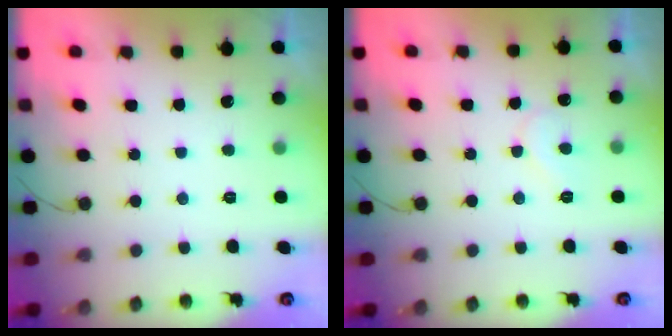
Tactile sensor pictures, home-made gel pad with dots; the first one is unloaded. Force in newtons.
{"total": 6.1, "press": 6.1, "slide": 0.6}